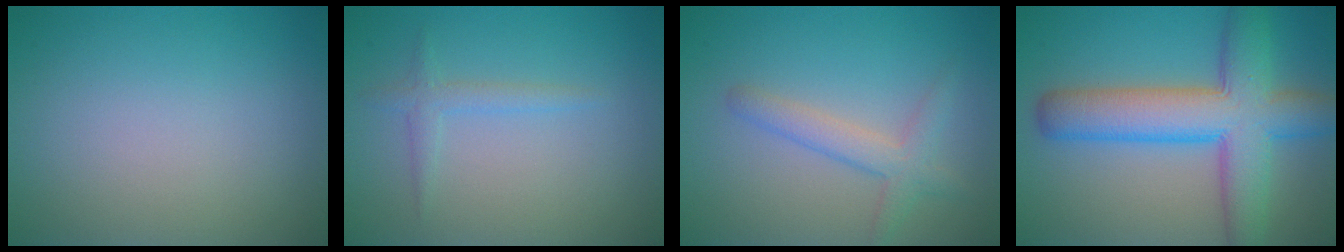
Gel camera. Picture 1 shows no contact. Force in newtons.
{"total": 1.4, "press": 1.4, "slide": 0.1}
{"total": 2.7, "press": 2.6, "slide": 0.1}
{"total": 9.0, "press": 8.9, "slide": 0.3}